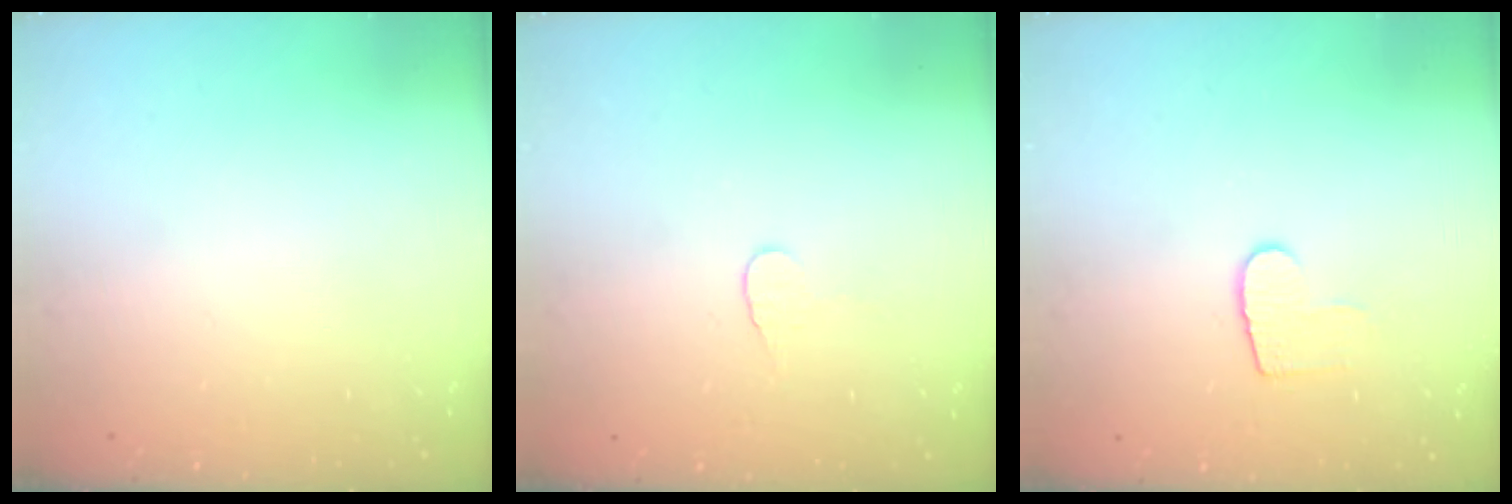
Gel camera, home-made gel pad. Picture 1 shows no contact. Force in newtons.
{"total": 3.9, "press": 3.9, "slide": 0.4}
{"total": 6.3, "press": 6.3, "slide": 0.4}